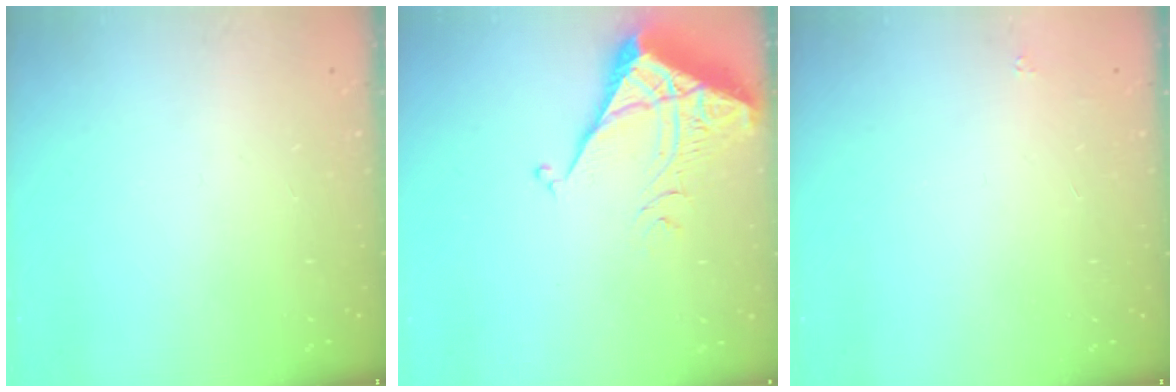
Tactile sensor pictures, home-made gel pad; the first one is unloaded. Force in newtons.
{"total": 5.4, "press": 5.4, "slide": 0.7}
{"total": 1.6, "press": 1.5, "slide": 0.2}